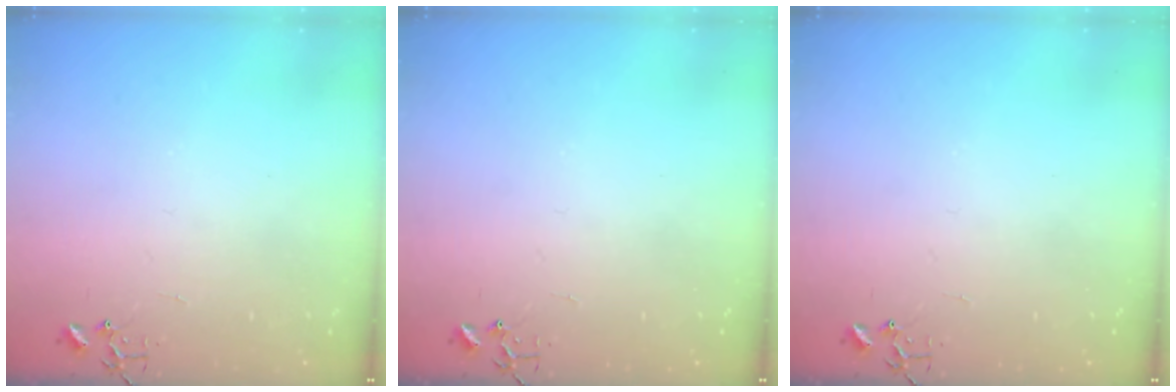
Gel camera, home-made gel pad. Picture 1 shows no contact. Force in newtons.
{"total": 0.0}
{"total": 0.0}